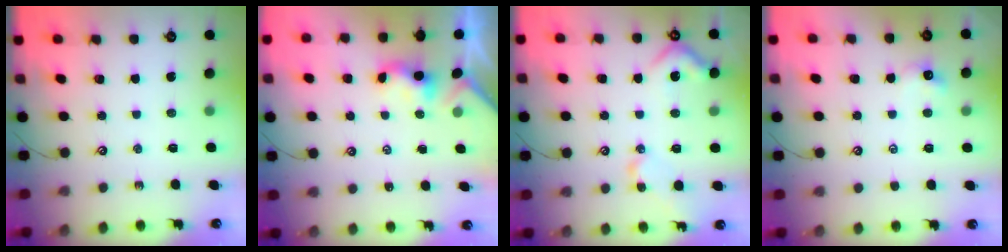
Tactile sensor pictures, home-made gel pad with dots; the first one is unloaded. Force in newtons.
{"total": 0.5, "press": 0.4, "slide": 0.4}
{"total": 6.8, "press": 6.8, "slide": 1.1}
{"total": 1.3, "press": 1.2, "slide": 0.4}